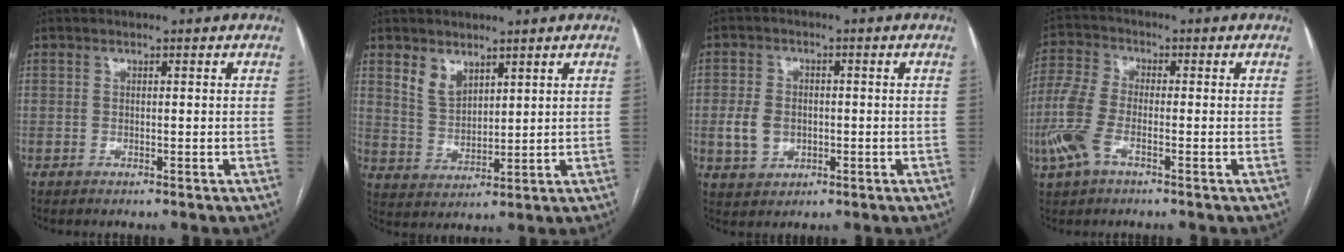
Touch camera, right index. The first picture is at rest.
{"total": 5.0, "force": [3.4, 2.9, 2.2], "torque": [-0.048, 0.001, 0.078]}
{"total": 5.8, "force": [-0.8, 4.6, 3.4], "torque": [-0.070, 0.011, -0.005]}
{"total": 7.9, "force": [-3.0, 3.5, 6.3], "torque": [-0.169, -0.004, -0.065]}